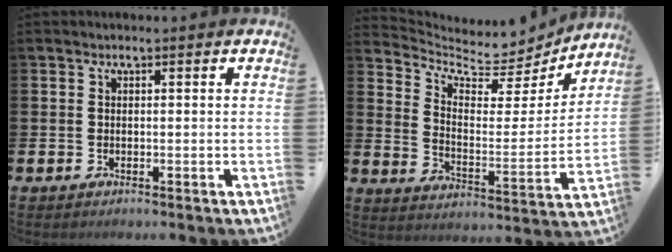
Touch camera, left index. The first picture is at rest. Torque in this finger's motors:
{"motor_torque": [-0.26, -0.18, 0.00, -0.01]}